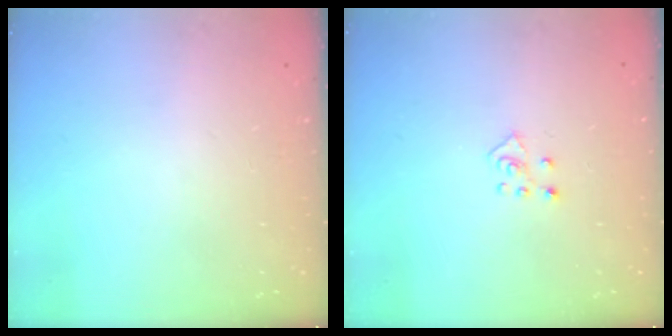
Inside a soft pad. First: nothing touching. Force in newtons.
{"total": 4.5, "press": 4.5, "slide": 0.4}